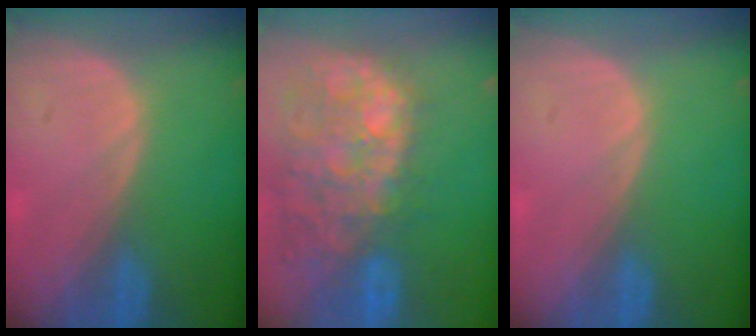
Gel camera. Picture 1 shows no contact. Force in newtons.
{"total": 14.1, "press": 11.6, "slide": 8.1}
{"total": 0.0}